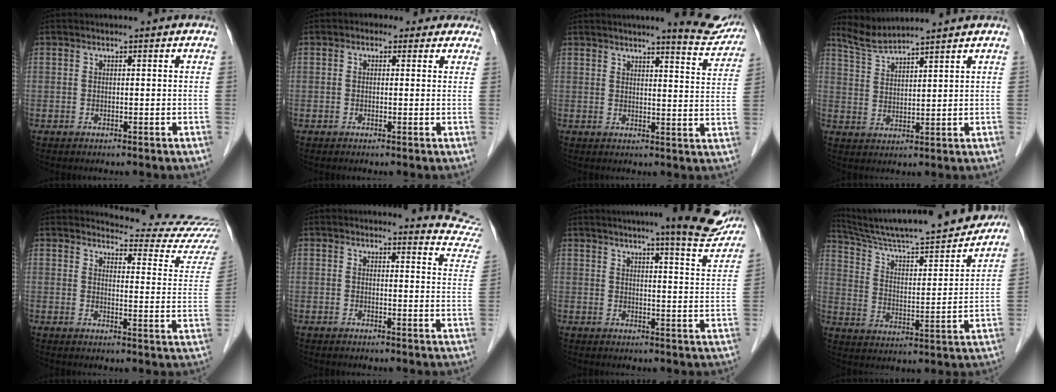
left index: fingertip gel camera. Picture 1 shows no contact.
{"total": 3.7, "force": [2.3, 2.7, 1.1], "torque": [-0.003, 0.014, 0.015]}
{"total": 8.8, "force": [8.2, 0.6, 3.1], "torque": [-0.029, -0.025, 0.082]}
{"total": 5.5, "force": [5.0, -0.9, 1.9], "torque": [-0.040, 0.024, 0.097]}
{"total": 16.8, "force": [16.5, 1.0, 2.8], "torque": [-0.016, -0.116, 0.162]}
{"total": 7.5, "force": [7.5, 0.3, -0.4], "torque": [0.018, -0.071, 0.052]}
{"total": 11.7, "force": [9.8, 0.7, 6.2], "torque": [-0.066, -0.015, 0.105]}
{"total": 22.7, "force": [20.5, 1.0, 9.5], "torque": [-0.158, -0.017, 0.309]}